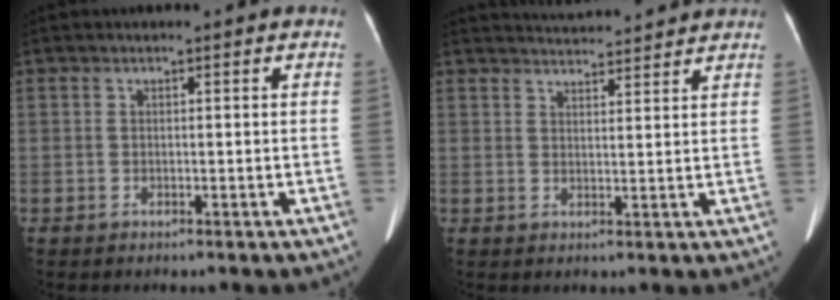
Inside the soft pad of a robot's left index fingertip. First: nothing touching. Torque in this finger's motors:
{"motor_torque": [-0.52, -1.21, -0.04, 0.00]}